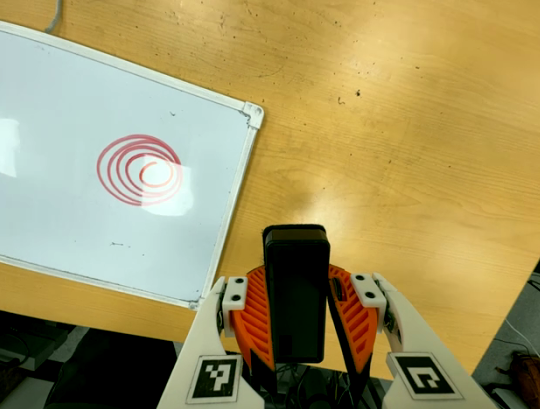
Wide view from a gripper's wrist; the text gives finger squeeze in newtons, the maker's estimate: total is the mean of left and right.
{"total": 8.0, "left": 6.3, "right": 9.6}